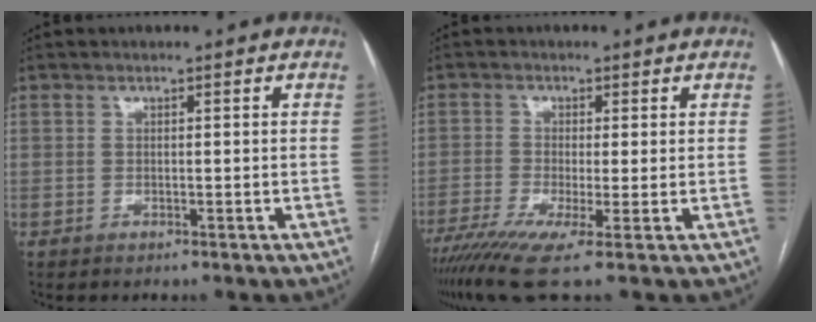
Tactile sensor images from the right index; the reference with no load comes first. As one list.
[{"total": 8.5, "force": [-5.1, 0.2, 6.8], "torque": [-0.116, -0.020, -0.089]}]